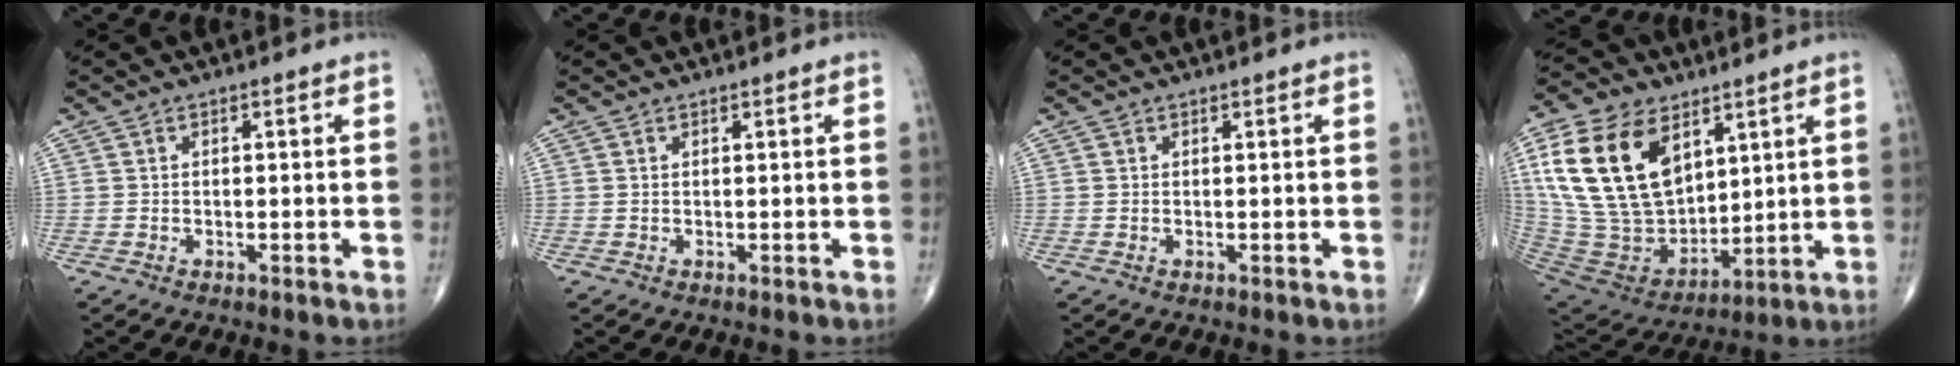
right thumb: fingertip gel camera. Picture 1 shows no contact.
{"total": 0.0}
{"total": 0.0}
{"total": 23.9, "force": [9.3, 15.0, 16.1], "torque": [-0.310, -0.031, 0.187]}